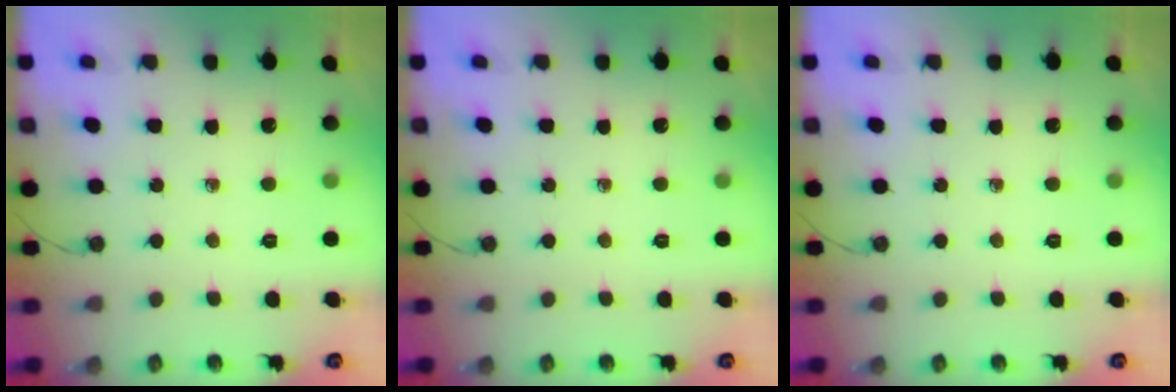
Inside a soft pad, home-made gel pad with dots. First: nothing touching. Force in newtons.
{"total": 0.0}
{"total": 0.0}